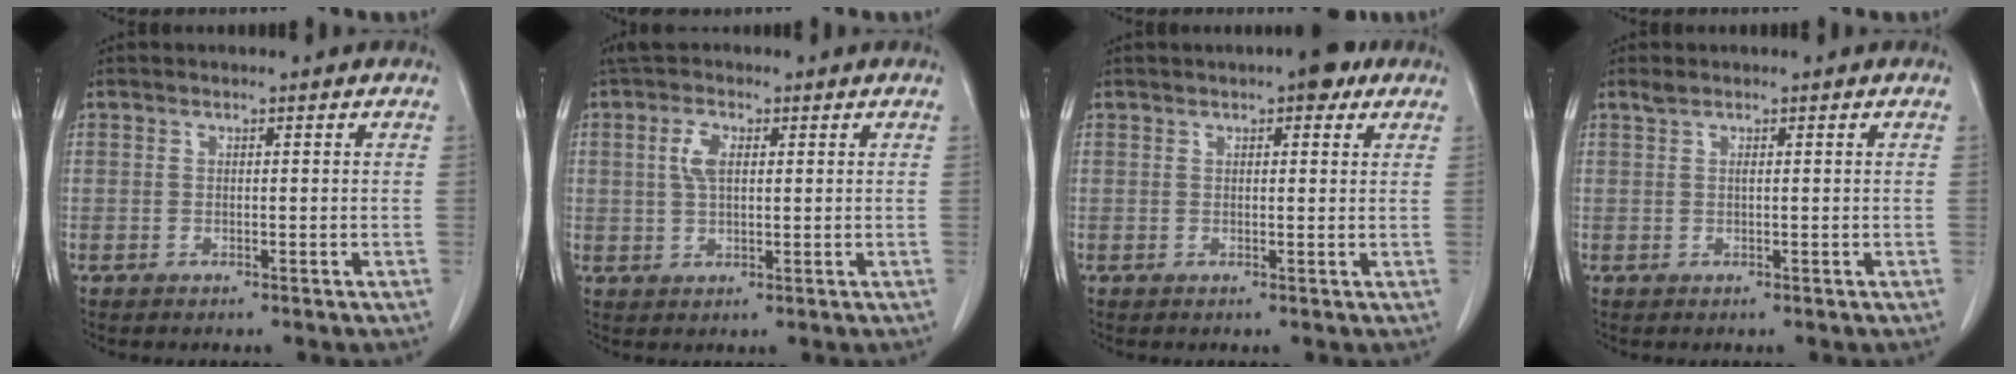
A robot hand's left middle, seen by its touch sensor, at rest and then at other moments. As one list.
[{"total": 3.9, "force": [1.3, 1.9, 3.2], "torque": [-0.069, 0.007, 0.027]}, {"total": 3.9, "force": [2.5, 1.1, 2.8], "torque": [-0.043, 0.010, 0.030]}, {"total": 1.0, "force": [0.7, 0.1, 0.7], "torque": [-0.023, 0.011, 0.017]}]